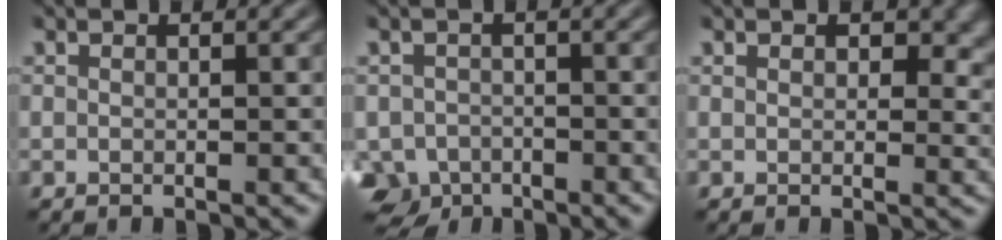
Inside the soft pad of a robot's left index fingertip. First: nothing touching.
{"total": 4.6, "force": [-3.0, 3.2, 1.3], "torque": [-0.017, -0.010, -0.056]}
{"total": 3.2, "force": [1.2, 2.1, 2.0], "torque": [-0.026, -0.006, 0.018]}